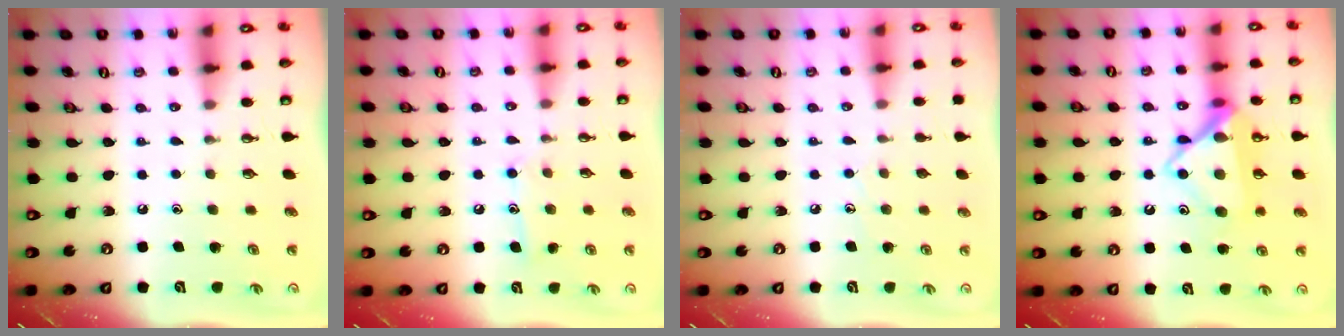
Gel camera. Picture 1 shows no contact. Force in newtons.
{"total": 8.2, "press": 8.2, "slide": 0.6}
{"total": 5.2, "press": 5.2, "slide": 0.7}
{"total": 16.6, "press": 16.6, "slide": 0.9}